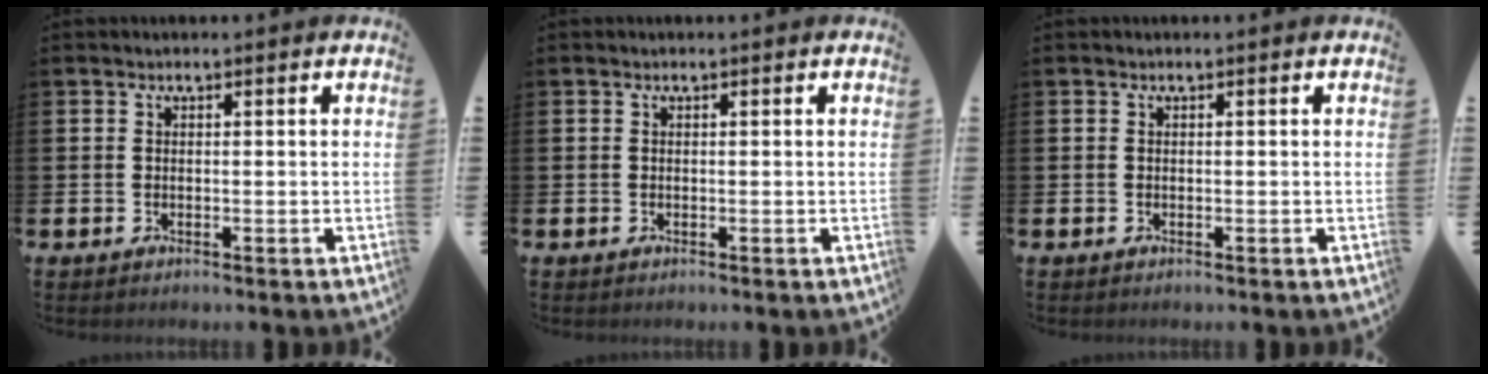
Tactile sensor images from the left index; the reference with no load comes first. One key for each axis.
{"total": 0.0}
{"total": 0.0}